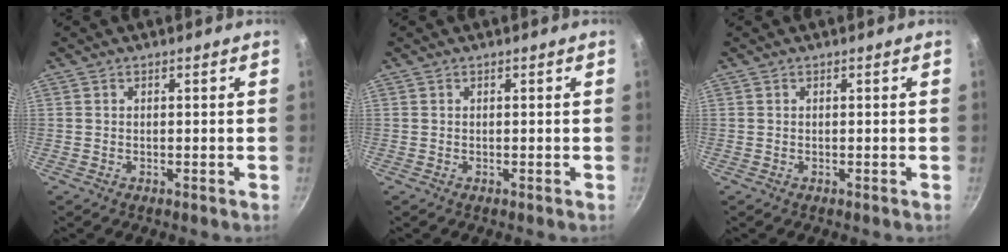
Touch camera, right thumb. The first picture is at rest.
{"total": 0.0}
{"total": 0.0}